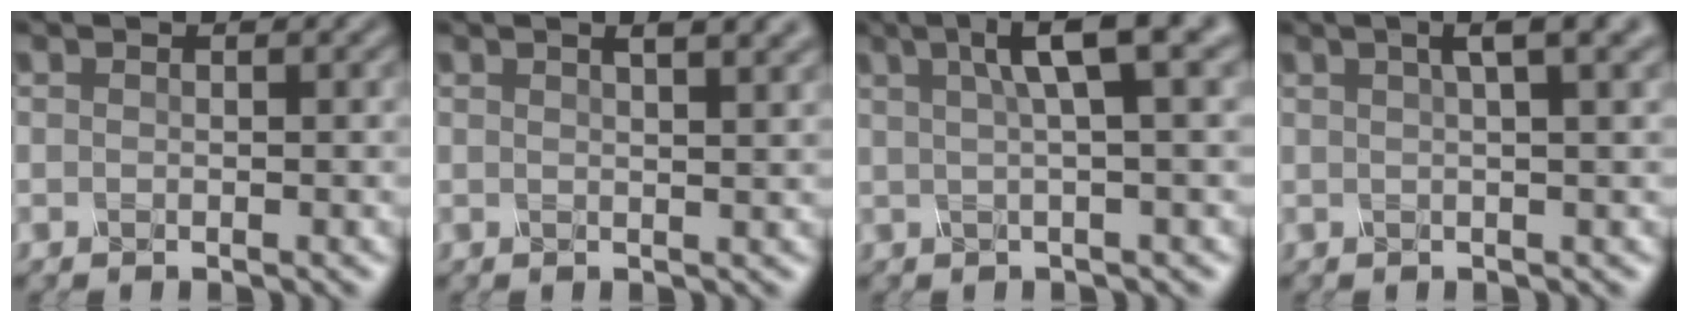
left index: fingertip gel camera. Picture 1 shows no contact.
{"total": 5.0, "force": [2.8, 2.1, 3.6], "torque": [-0.016, 0.025, 0.005]}
{"total": 5.9, "force": [2.2, 1.2, 5.3], "torque": [-0.069, 0.015, 0.025]}
{"total": 4.8, "force": [2.4, 1.4, 3.9], "torque": [-0.041, 0.017, 0.017]}